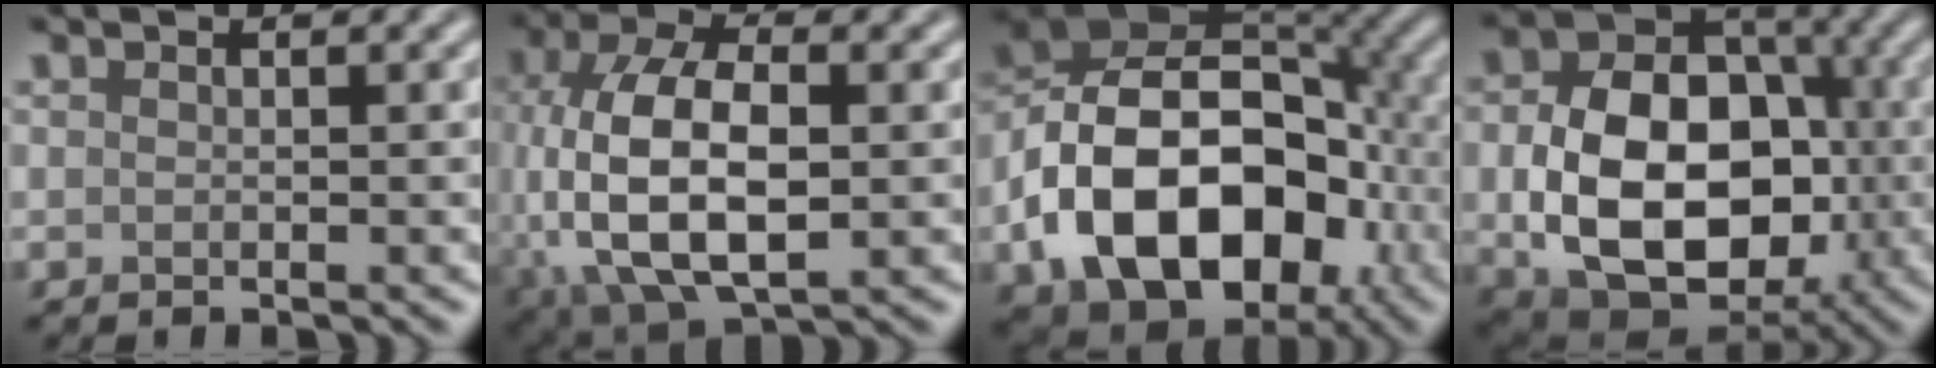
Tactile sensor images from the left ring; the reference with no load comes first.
{"total": 11.6, "force": [-0.7, 6.2, 9.8], "torque": [-0.205, -0.004, -0.008]}
{"total": 15.3, "force": [-4.5, 10.3, 10.3], "torque": [-0.176, -0.010, -0.085]}
{"total": 12.8, "force": [-1.8, 9.2, 8.7], "torque": [-0.143, -0.014, -0.031]}